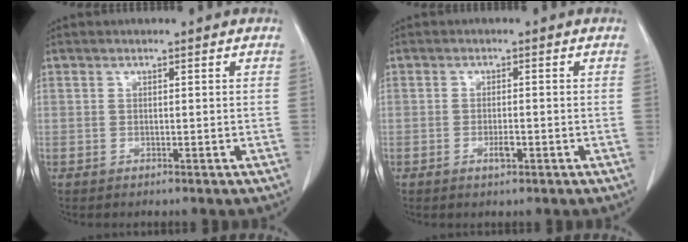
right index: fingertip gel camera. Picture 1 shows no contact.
{"total": 1.9, "force": [-0.8, 0.5, 1.6], "torque": [-0.029, 0.000, -0.012]}